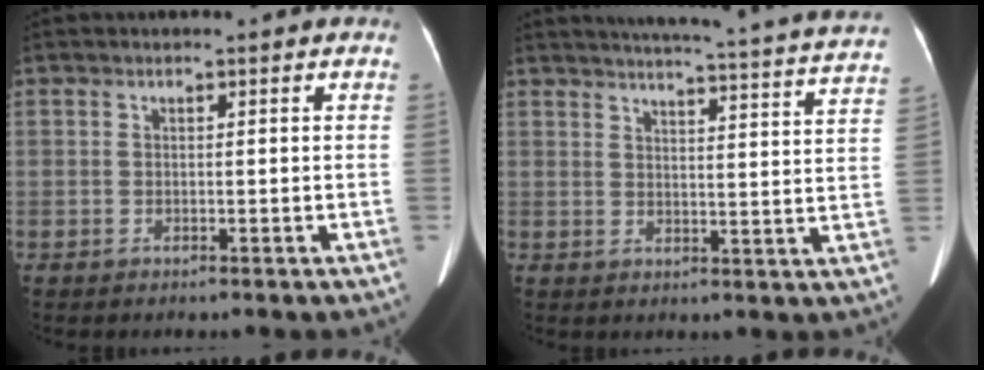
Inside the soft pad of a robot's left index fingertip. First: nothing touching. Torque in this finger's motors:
{"motor_torque": [-0.24, -1.24, 0.03, 0.02]}